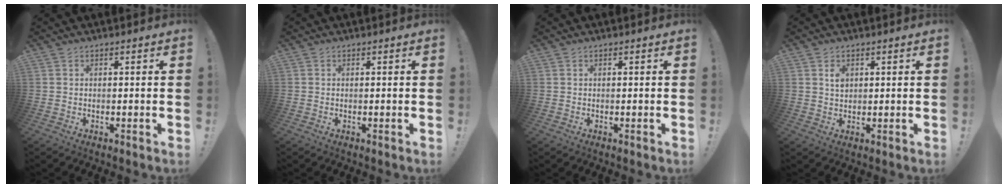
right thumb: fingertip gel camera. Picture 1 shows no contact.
{"total": 0.0}
{"total": 0.0}
{"total": 2.9, "force": [1.2, 2.2, 1.5], "torque": [-0.007, -0.007, 0.016]}